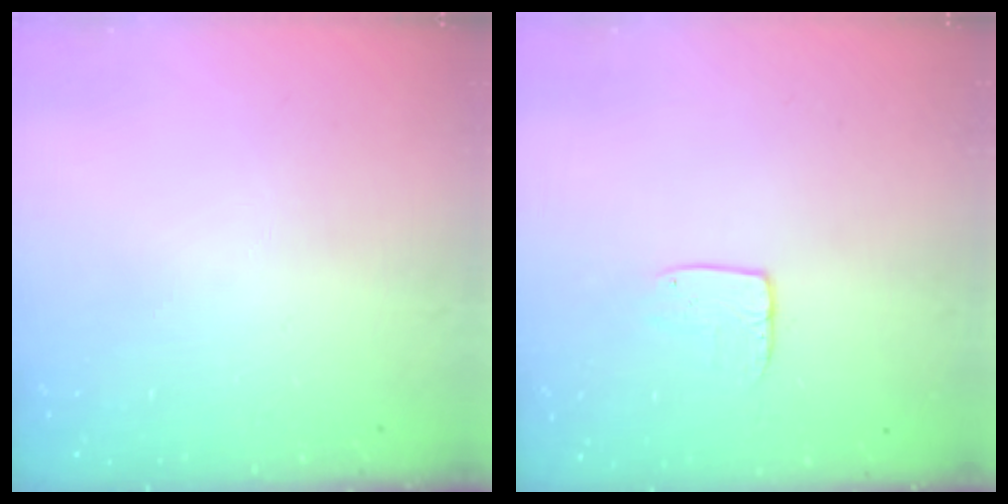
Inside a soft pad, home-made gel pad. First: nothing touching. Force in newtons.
{"total": 6.7, "press": 6.7, "slide": 0.5}